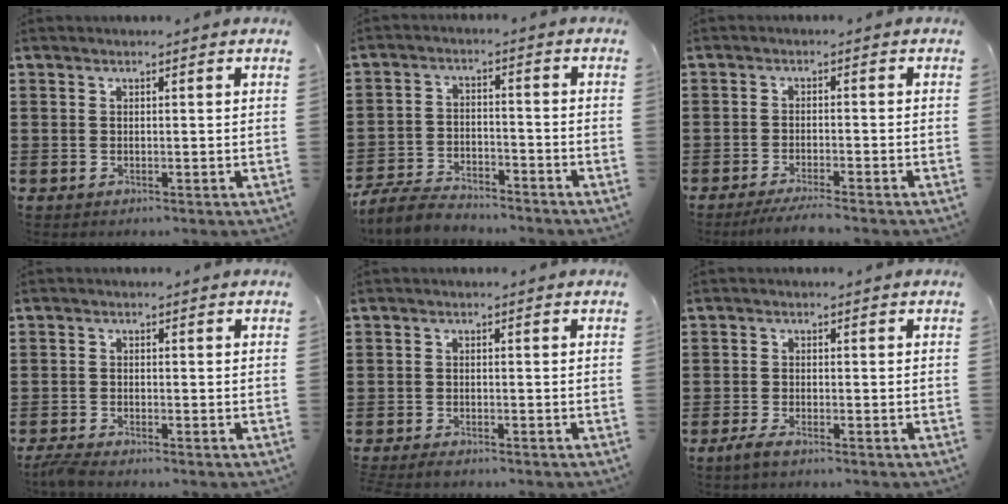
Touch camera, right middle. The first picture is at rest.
{"total": 5.1, "force": [-4.8, 1.1, 1.3], "torque": [-0.042, 0.002, -0.102]}
{"total": 2.9, "force": [-2.6, -0.1, 1.3], "torque": [-0.027, -0.004, -0.052]}
{"total": 2.1, "force": [-1.9, 0.1, 0.9], "torque": [-0.028, -0.003, -0.040]}
{"total": 1.1, "force": [-1.1, 0.1, 0.2], "torque": [-0.009, -0.001, -0.021]}
{"total": 1.8, "force": [-1.3, 0.3, 1.2], "torque": [-0.028, -0.001, -0.028]}